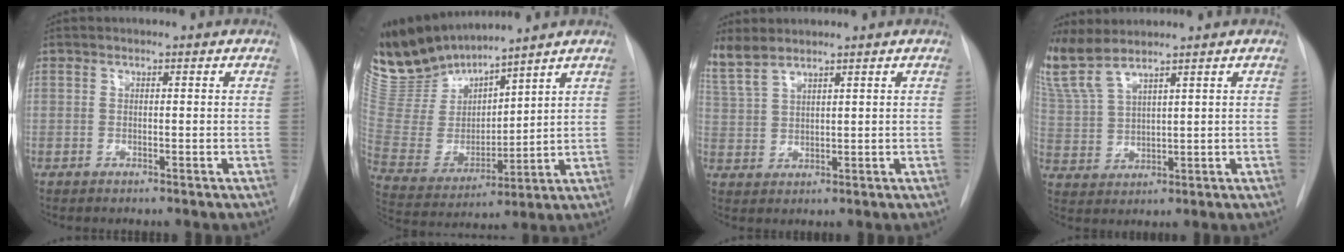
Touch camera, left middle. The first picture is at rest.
{"total": 12.7, "force": [12.2, 1.8, 2.9], "torque": [-0.079, -0.008, 0.262]}
{"total": 5.2, "force": [4.7, 1.0, 2.1], "torque": [-0.061, 0.012, 0.111]}
{"total": 8.8, "force": [7.6, 1.4, 4.3], "torque": [-0.112, 0.008, 0.171]}